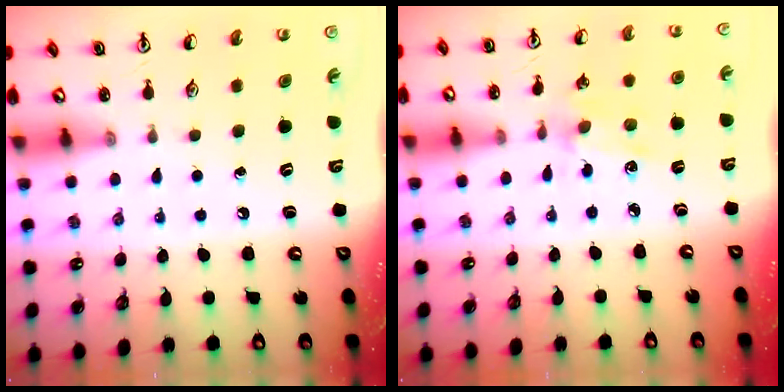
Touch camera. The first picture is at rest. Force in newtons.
{"total": 3.2, "press": 3.2, "slide": 0.4}